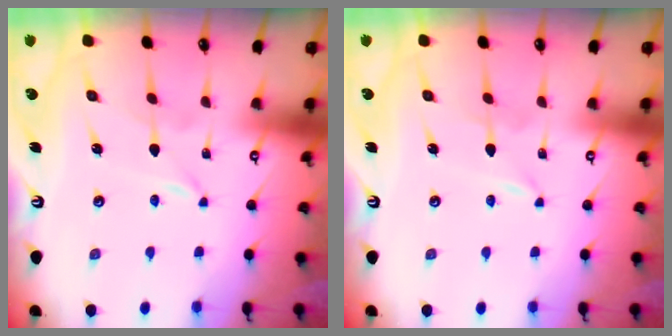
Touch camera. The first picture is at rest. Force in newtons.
{"total": 2.0, "press": 2.0, "slide": 0.3}